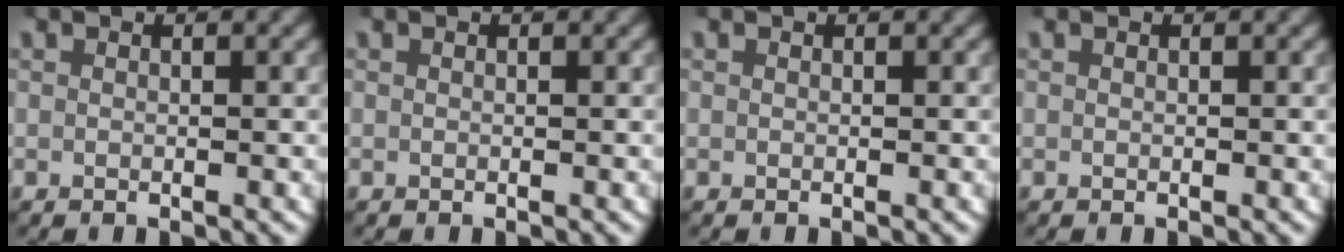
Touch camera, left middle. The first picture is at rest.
{"total": 0.0}
{"total": 0.0}
{"total": 0.0}